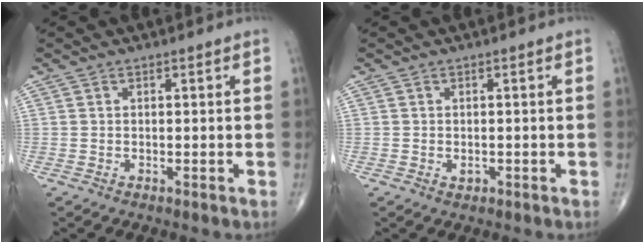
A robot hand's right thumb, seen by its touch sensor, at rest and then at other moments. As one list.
[{"total": 1.0, "force": [-0.3, 0.8, 0.6], "torque": [-0.006, 0.000, -0.004]}]